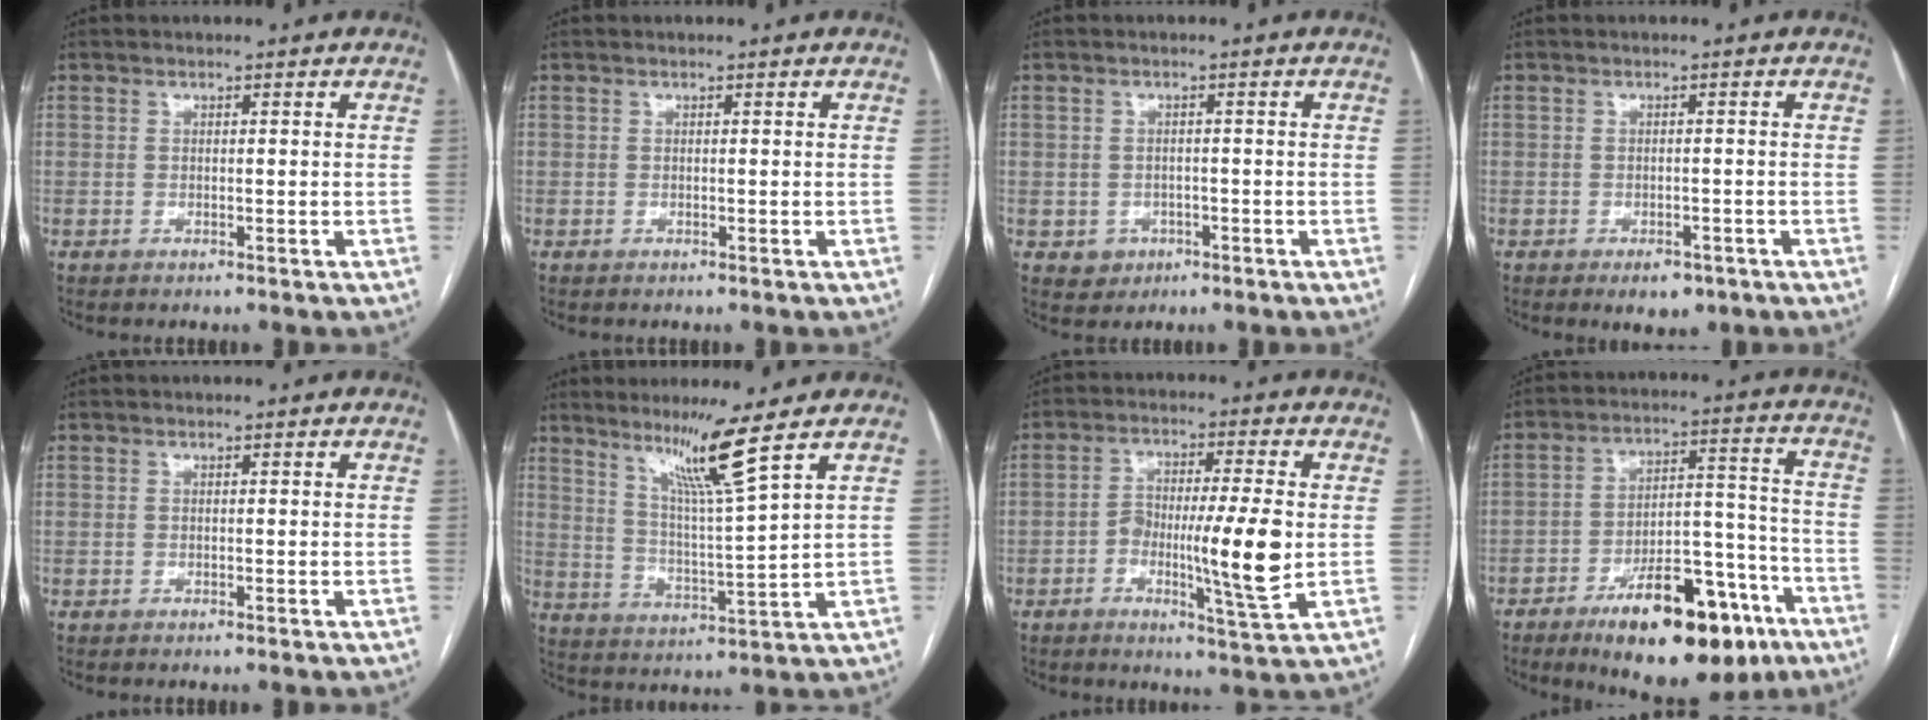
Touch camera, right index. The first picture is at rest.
{"total": 0.0}
{"total": 2.9, "force": [-1.1, 2.7, 0.5], "torque": [0.001, 0.008, -0.009]}
{"total": 3.5, "force": [-2.2, 1.8, 2.0], "torque": [-0.024, -0.001, -0.020]}
{"total": 0.0}
{"total": 9.0, "force": [6.0, -2.4, 6.2], "torque": [-0.111, -0.023, 0.111]}
{"total": 10.4, "force": [-1.7, 0.7, 10.3], "torque": [-0.176, -0.003, -0.030]}
{"total": 18.7, "force": [-11.5, 6.7, 13.1], "torque": [-0.171, 0.034, -0.172]}